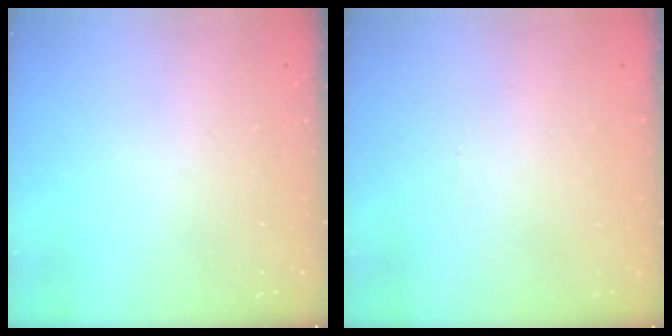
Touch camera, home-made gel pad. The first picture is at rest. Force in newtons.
{"total": 0.5, "press": 0.5, "slide": 0.2}